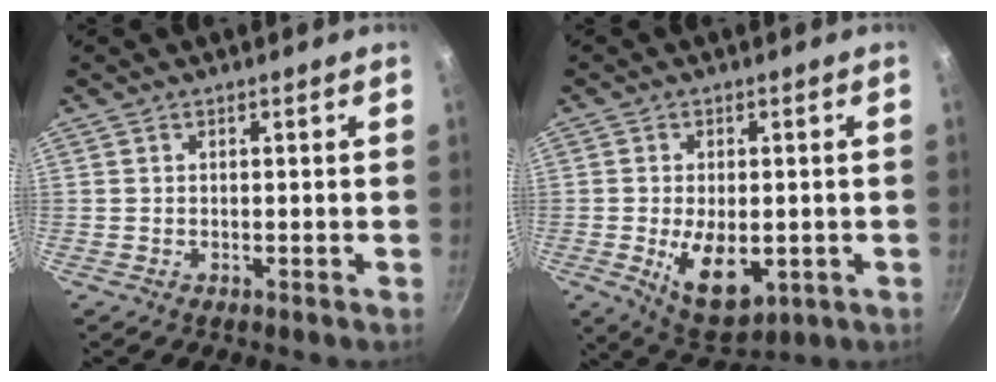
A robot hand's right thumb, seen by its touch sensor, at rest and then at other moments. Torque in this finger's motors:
{"motor_torque": [-0.28, 0.46, 0.87, -0.60, 0.07]}